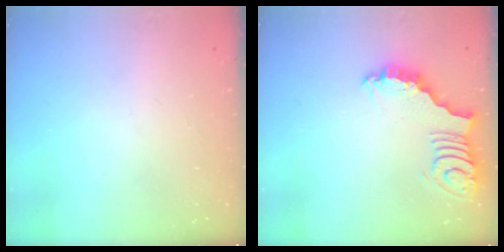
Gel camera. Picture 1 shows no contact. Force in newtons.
{"total": 3.0, "press": 2.9, "slide": 0.5}